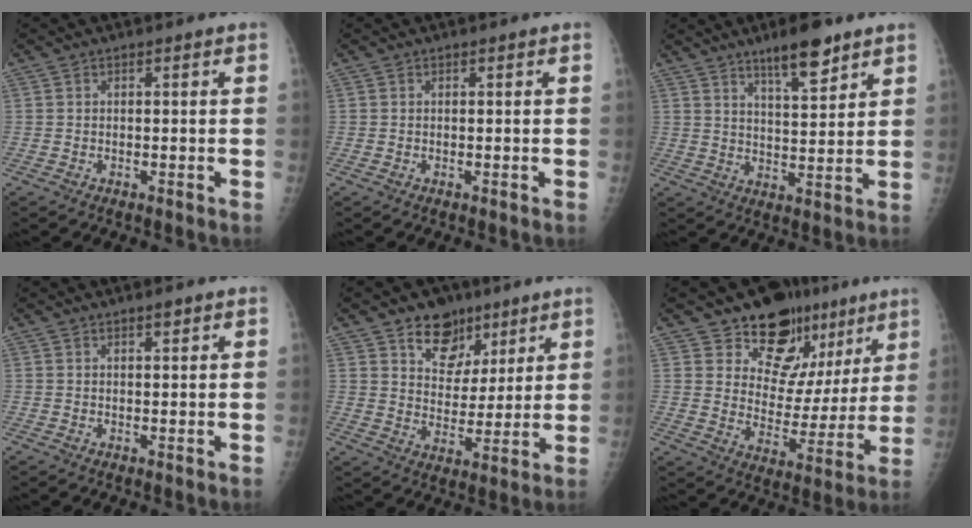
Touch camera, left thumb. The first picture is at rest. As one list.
[{"total": 0.0}, {"total": 9.2, "force": [6.4, 2.3, 6.2], "torque": [-0.086, -0.039, 0.105]}, {"total": 1.4, "force": [1.0, 0.4, 0.9], "torque": [-0.010, -0.006, 0.016]}, {"total": 10.4, "force": [6.6, 7.2, 3.6], "torque": [-0.023, -0.035, 0.110]}, {"total": 16.8, "force": [11.0, 10.4, 7.3], "torque": [-0.040, -0.053, 0.165]}]